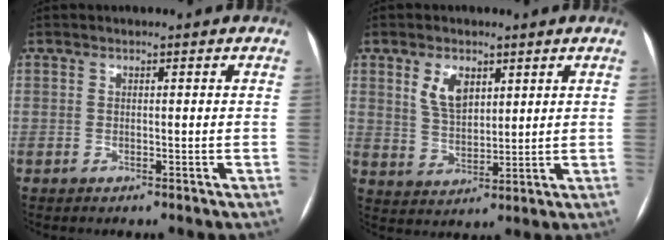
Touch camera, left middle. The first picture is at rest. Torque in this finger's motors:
{"motor_torque": [0.94, -0.79, 0.10, 0.03]}